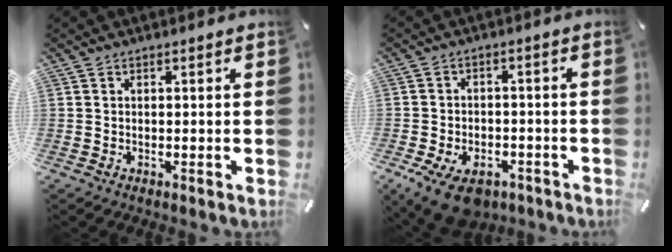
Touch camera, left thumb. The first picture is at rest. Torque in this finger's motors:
{"motor_torque": [1.59, 2.00, 0.95, 0.54, 0.14]}